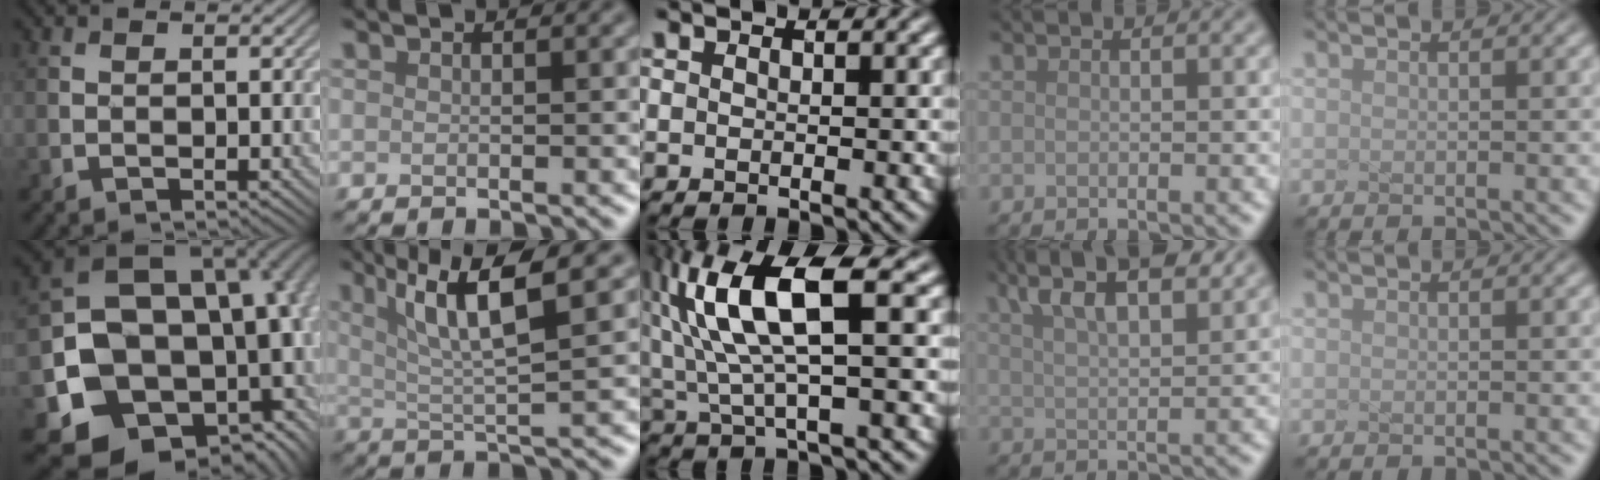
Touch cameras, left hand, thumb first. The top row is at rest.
{"thumb": {"total": 18.9, "force": [-3.9, 14.6, 11.4], "torque": [-0.201, -0.064, -0.021]}, "index": {"total": 7.1, "force": [3.0, 1.4, 6.3], "torque": [-0.106, 0.009, 0.056]}, "middle": {"total": 9.2, "force": [2.1, 2.7, 8.5], "torque": [-0.184, 0.008, 0.046]}, "ring": {"total": 7.0, "force": [4.8, 2.1, 4.6], "torque": [-0.077, 0.022, 0.068]}}